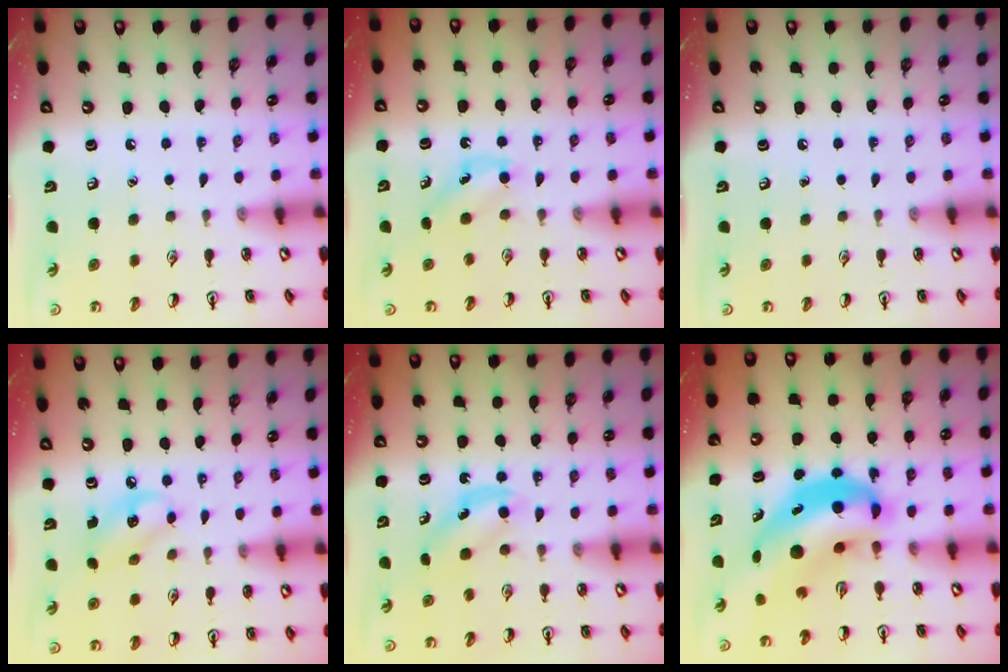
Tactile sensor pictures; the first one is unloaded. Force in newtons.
{"total": 4.3, "press": 4.1, "slide": 1.4}
{"total": 0.0}
{"total": 6.0, "press": 5.9, "slide": 0.9}
{"total": 4.0, "press": 4.0, "slide": 0.8}
{"total": 10.1, "press": 9.6, "slide": 3.2}